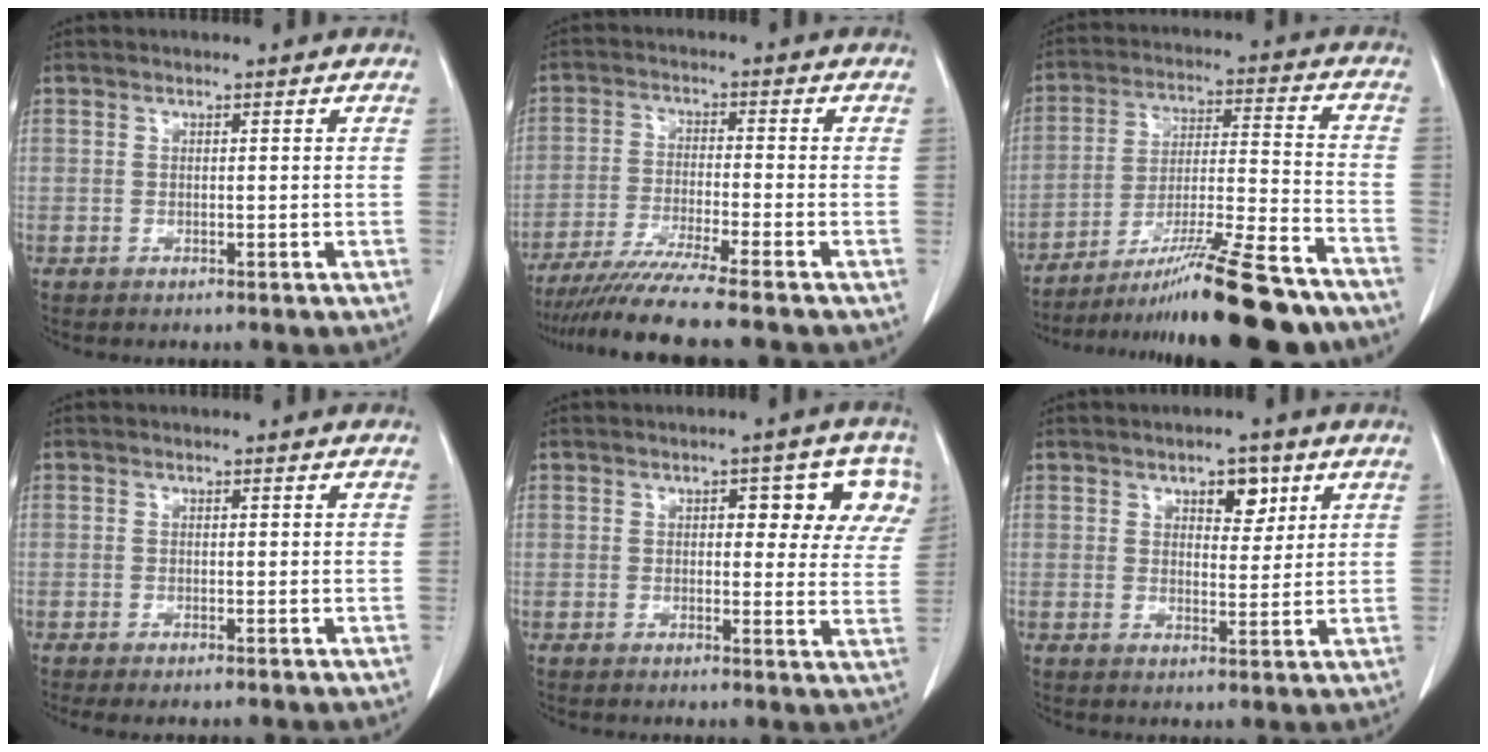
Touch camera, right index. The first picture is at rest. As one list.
[{"total": 11.1, "force": [-9.3, -1.5, 5.9], "torque": [-0.086, -0.033, -0.154]}, {"total": 21.9, "force": [-18.0, 0.2, 12.4], "torque": [-0.164, -0.013, -0.286]}, {"total": 1.3, "force": [-0.9, 0.1, 0.9], "torque": [-0.015, -0.005, -0.016]}, {"total": 8.8, "force": [3.6, 4.2, 6.9], "torque": [-0.060, 0.017, 0.036]}, {"total": 4.7, "force": [2.5, 2.3, 3.2], "torque": [-0.041, 0.003, 0.036]}]